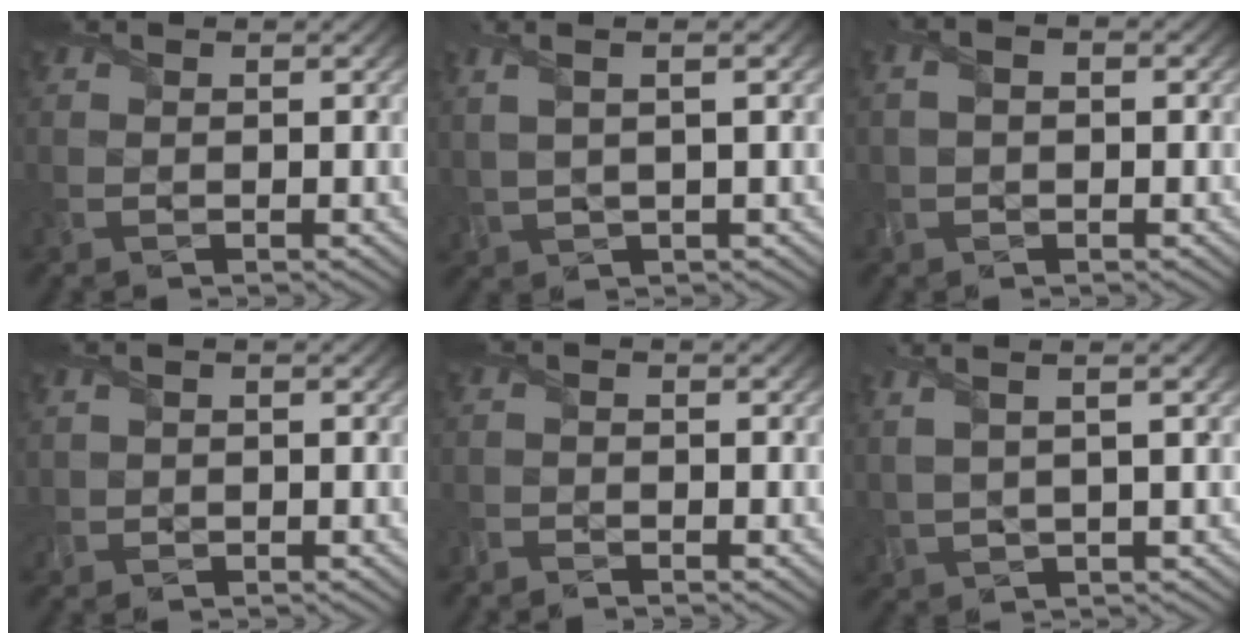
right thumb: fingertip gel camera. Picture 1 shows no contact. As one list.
[{"total": 5.4, "force": [1.8, 1.3, 4.9], "torque": [-0.081, 0.021, 0.021]}, {"total": 2.6, "force": [0.1, 1.6, 2.1], "torque": [-0.043, 0.005, 0.004]}, {"total": 0.6, "force": [-0.1, 0.6, 0.3], "torque": [-0.012, 0.001, 0.001]}, {"total": 1.8, "force": [-1.7, 0.1, 0.1], "torque": [-0.003, -0.002, -0.039]}, {"total": 5.9, "force": [2.3, 1.4, 5.3], "torque": [-0.085, 0.026, 0.027]}]